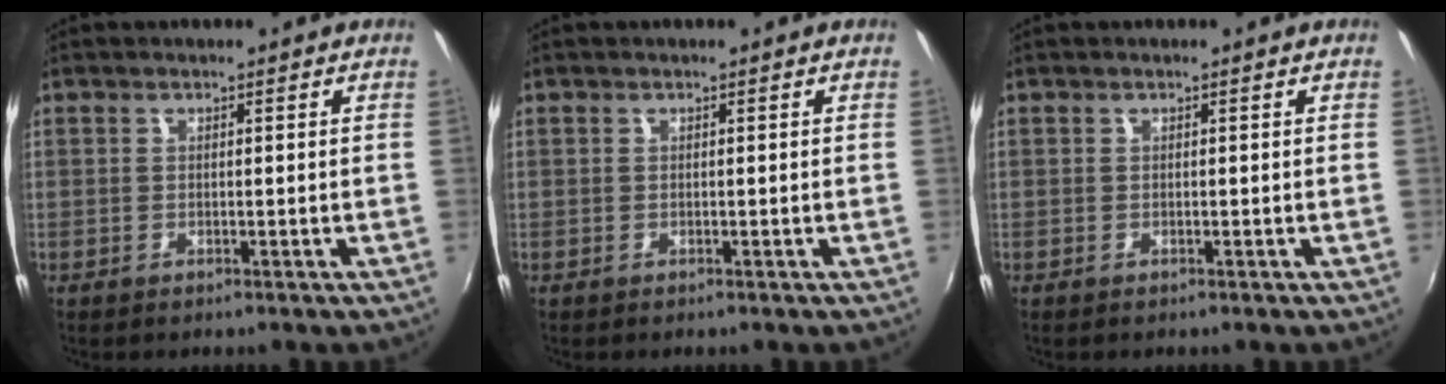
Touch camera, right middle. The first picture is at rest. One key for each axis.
{"total": 0.0}
{"total": 0.0}